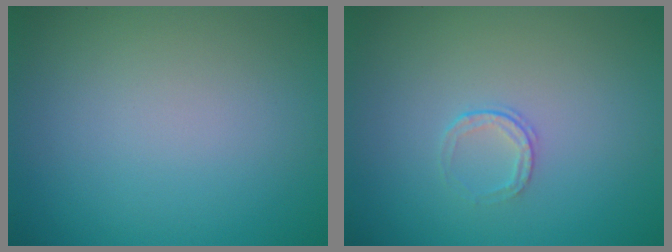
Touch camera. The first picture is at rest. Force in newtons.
{"total": 1.0, "press": 0.7, "slide": 0.7}